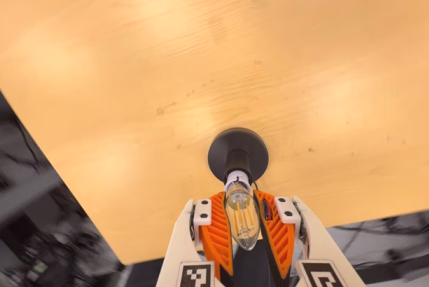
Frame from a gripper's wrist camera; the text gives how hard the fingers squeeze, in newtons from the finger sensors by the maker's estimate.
{"total": 24.9, "left": 24.8, "right": 25.0}